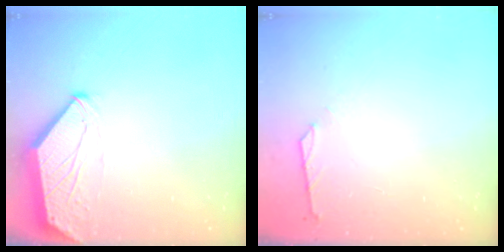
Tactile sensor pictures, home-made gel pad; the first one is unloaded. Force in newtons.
{"total": 0.6, "press": 0.5, "slide": 0.4}